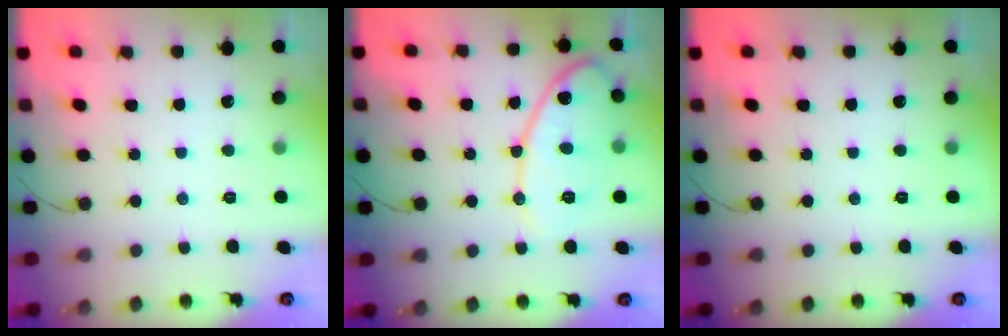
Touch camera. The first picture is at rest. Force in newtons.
{"total": 13.5, "press": 13.5, "slide": 1.2}
{"total": 0.0}